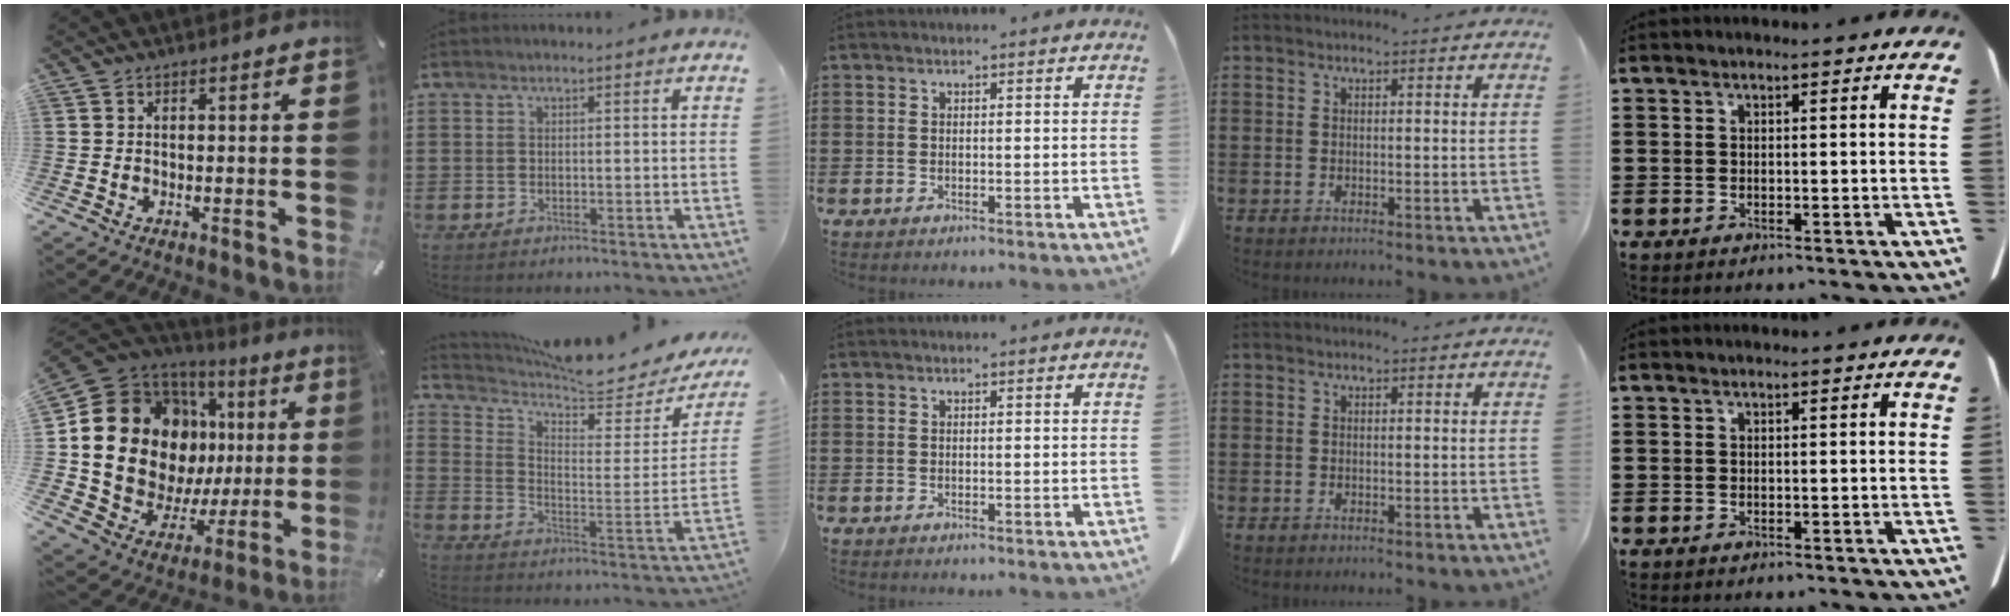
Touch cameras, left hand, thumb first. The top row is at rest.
{"thumb": {"total": 21.9, "force": [5.2, 16.5, 13.4], "torque": [-0.244, -0.052, 0.124]}, "index": {"total": 6.2, "force": [5.8, 0.9, 2.1], "torque": [-0.059, -0.053, 0.093]}}